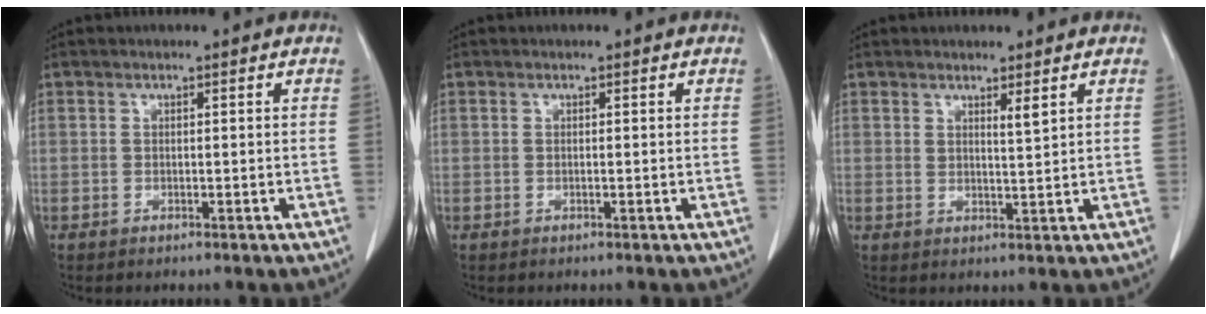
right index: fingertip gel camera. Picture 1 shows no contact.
{"total": 0.0}
{"total": 1.9, "force": [1.3, 0.0, 1.3], "torque": [-0.025, -0.011, 0.024]}